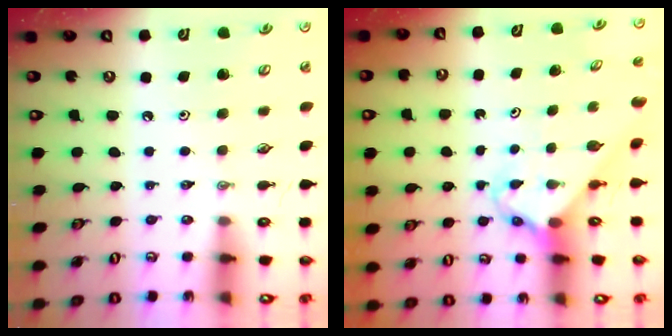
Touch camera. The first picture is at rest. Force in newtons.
{"total": 2.5, "press": 2.5, "slide": 0.2}